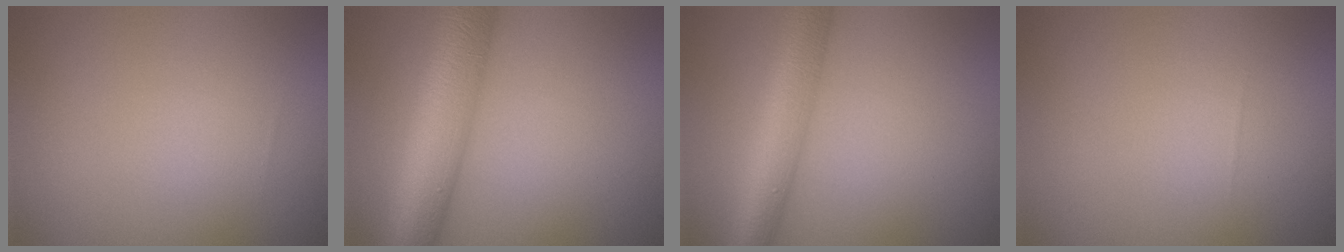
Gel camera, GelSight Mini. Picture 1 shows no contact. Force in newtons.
{"total": 9.4, "press": 9.4, "slide": 0.3}
{"total": 6.5, "press": 6.5, "slide": 0.2}
{"total": 0.0}